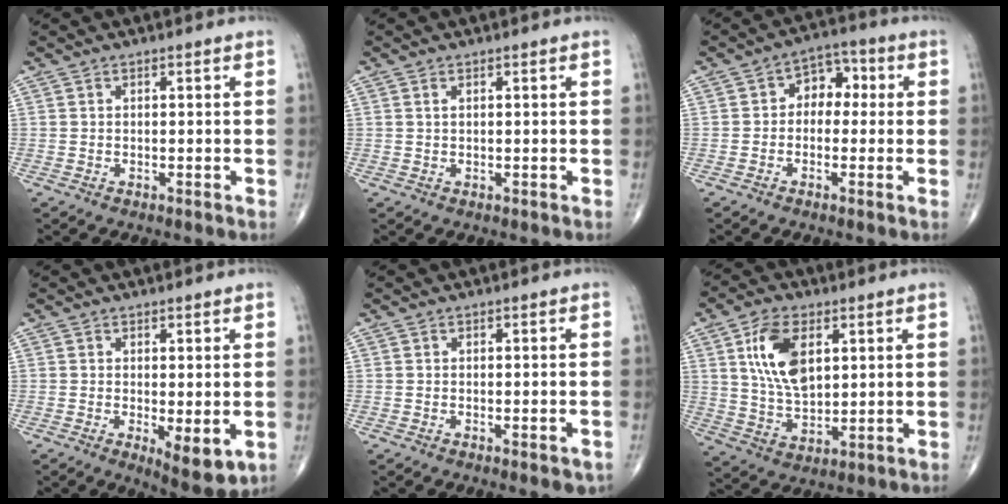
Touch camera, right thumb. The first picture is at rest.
{"total": 0.7, "force": [0.3, 0.3, 0.6], "torque": [-0.011, 0.005, 0.007]}
{"total": 6.2, "force": [0.3, 4.7, 4.1], "torque": [-0.021, 0.025, -0.010]}
{"total": 6.5, "force": [-1.4, 2.3, 6.0], "torque": [-0.081, -0.020, -0.015]}
{"total": 2.4, "force": [-1.1, 0.7, 2.0], "torque": [-0.018, 0.000, -0.012]}
{"total": 12.0, "force": [3.8, 6.7, 9.2], "torque": [-0.160, -0.014, 0.075]}